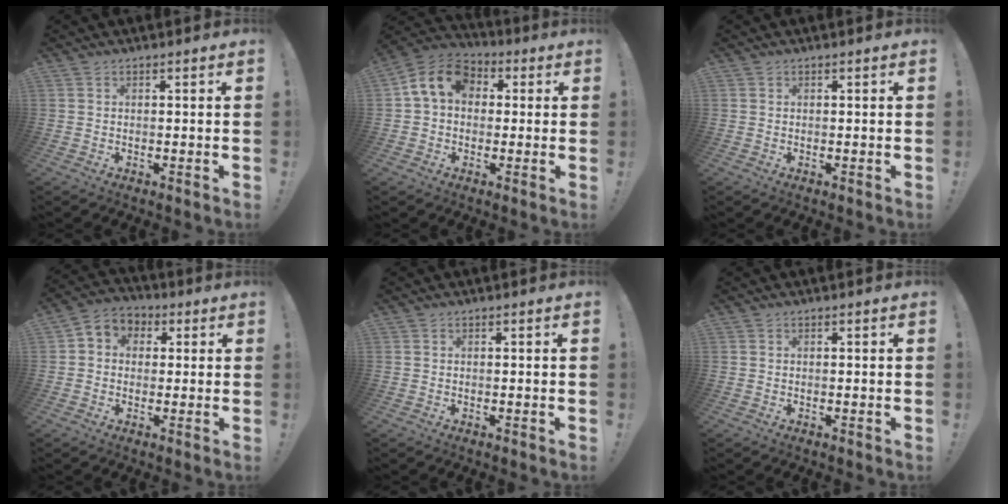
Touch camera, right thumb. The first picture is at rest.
{"total": 11.7, "force": [2.7, 8.7, 7.4], "torque": [-0.129, 0.013, 0.056]}
{"total": 0.0}
{"total": 5.6, "force": [-0.4, 5.1, 2.2], "torque": [-0.027, 0.012, -0.003]}
{"total": 0.0}
{"total": 0.0}